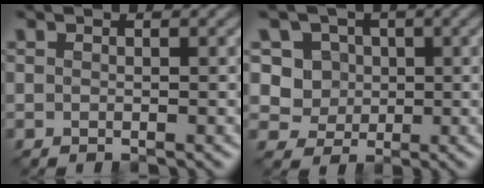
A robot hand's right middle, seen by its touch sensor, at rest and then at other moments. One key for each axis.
{"total": 4.2, "fx": 1.1, "fy": 3.8, "fz": 1.6, "tx": -0.028, "ty": -0.007, "tz": 0.026}